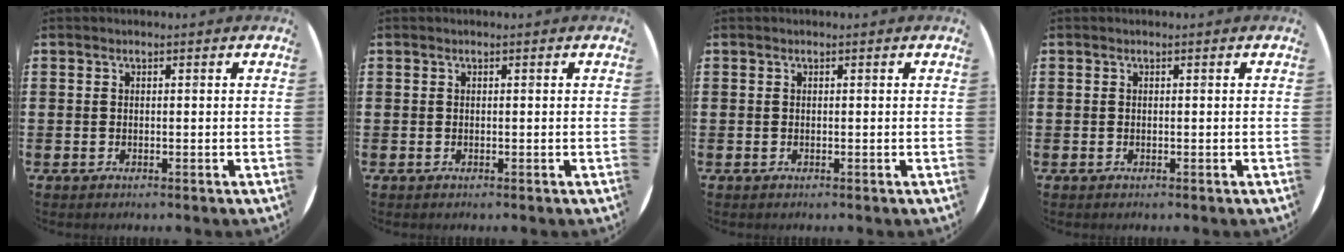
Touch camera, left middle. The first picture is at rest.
{"total": 0.0}
{"total": 0.0}
{"total": 0.0}